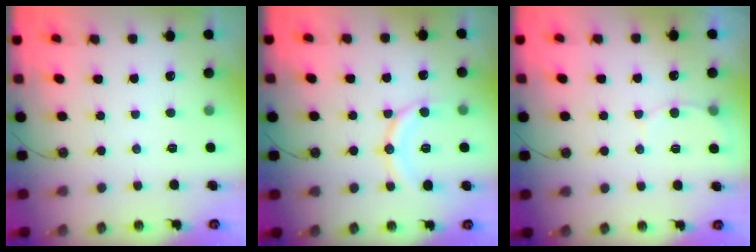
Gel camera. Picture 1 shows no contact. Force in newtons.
{"total": 12.3, "press": 12.2, "slide": 1.2}
{"total": 5.0, "press": 5.0, "slide": 0.5}